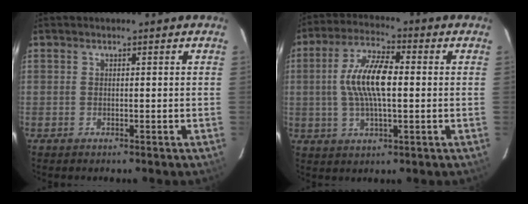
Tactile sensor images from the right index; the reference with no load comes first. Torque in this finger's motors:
{"motor_torque": [1.33, -0.34, 0.93, 0.21]}